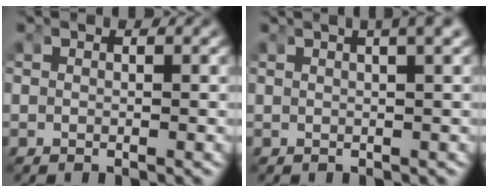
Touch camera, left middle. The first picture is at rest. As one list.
[{"total": 4.3, "force": [2.2, 0.8, 3.6], "torque": [-0.036, 0.020, 0.031]}]